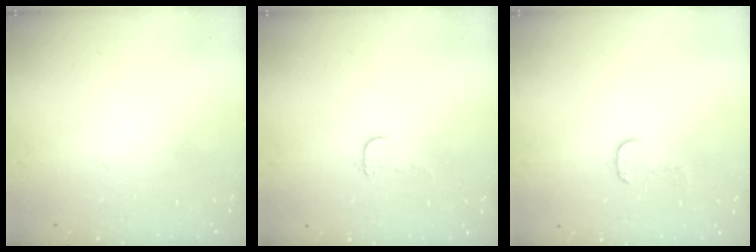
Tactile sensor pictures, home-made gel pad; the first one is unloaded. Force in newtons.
{"total": 5.0, "press": 4.9, "slide": 0.5}
{"total": 5.9, "press": 5.9, "slide": 0.4}